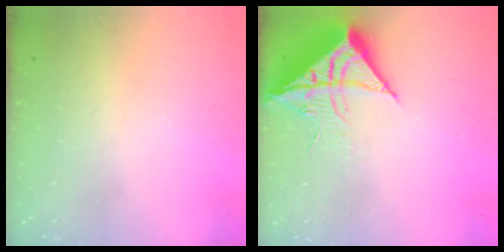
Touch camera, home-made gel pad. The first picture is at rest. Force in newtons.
{"total": 10.5, "press": 10.5, "slide": 1.0}